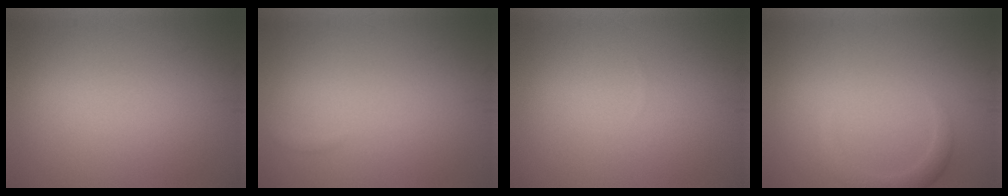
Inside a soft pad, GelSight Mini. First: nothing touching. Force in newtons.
{"total": 0.5, "press": 0.5, "slide": 0.0}
{"total": 0.0}
{"total": 2.0, "press": 2.0, "slide": 0.3}